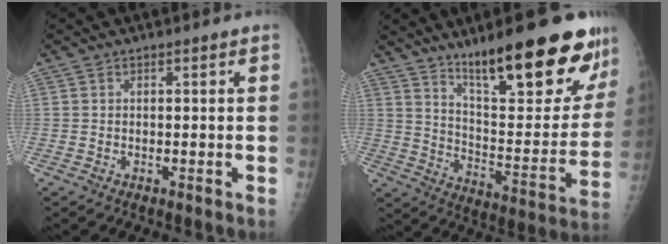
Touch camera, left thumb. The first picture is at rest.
{"total": 24.8, "force": [16.6, 6.1, 17.4], "torque": [-0.214, -0.087, 0.260]}